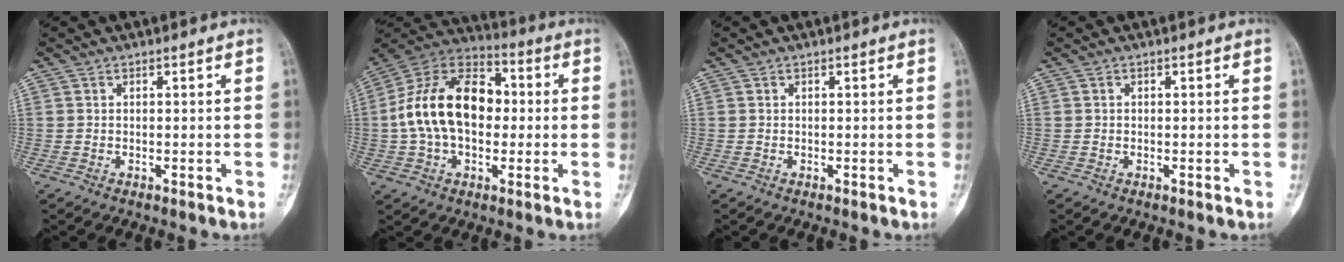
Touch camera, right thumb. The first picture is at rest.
{"total": 19.3, "force": [0.5, 12.6, 14.7], "torque": [-0.250, 0.036, 0.002]}
{"total": 0.0}
{"total": 0.0}